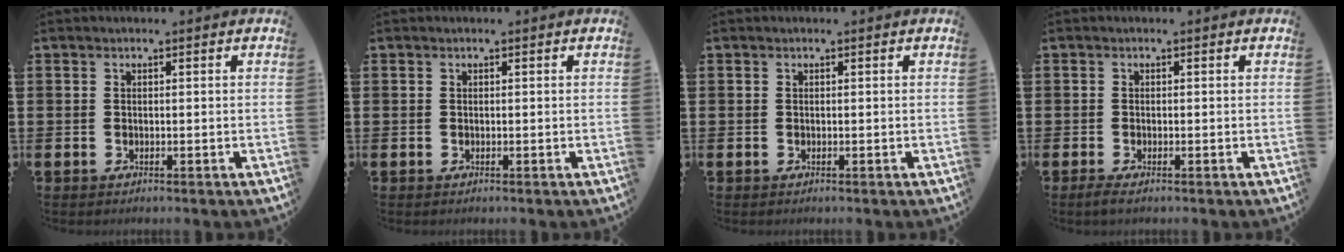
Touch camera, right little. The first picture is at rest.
{"total": 0.0}
{"total": 0.0}
{"total": 1.0, "force": [-0.3, 0.2, 0.9], "torque": [-0.017, -0.003, -0.005]}